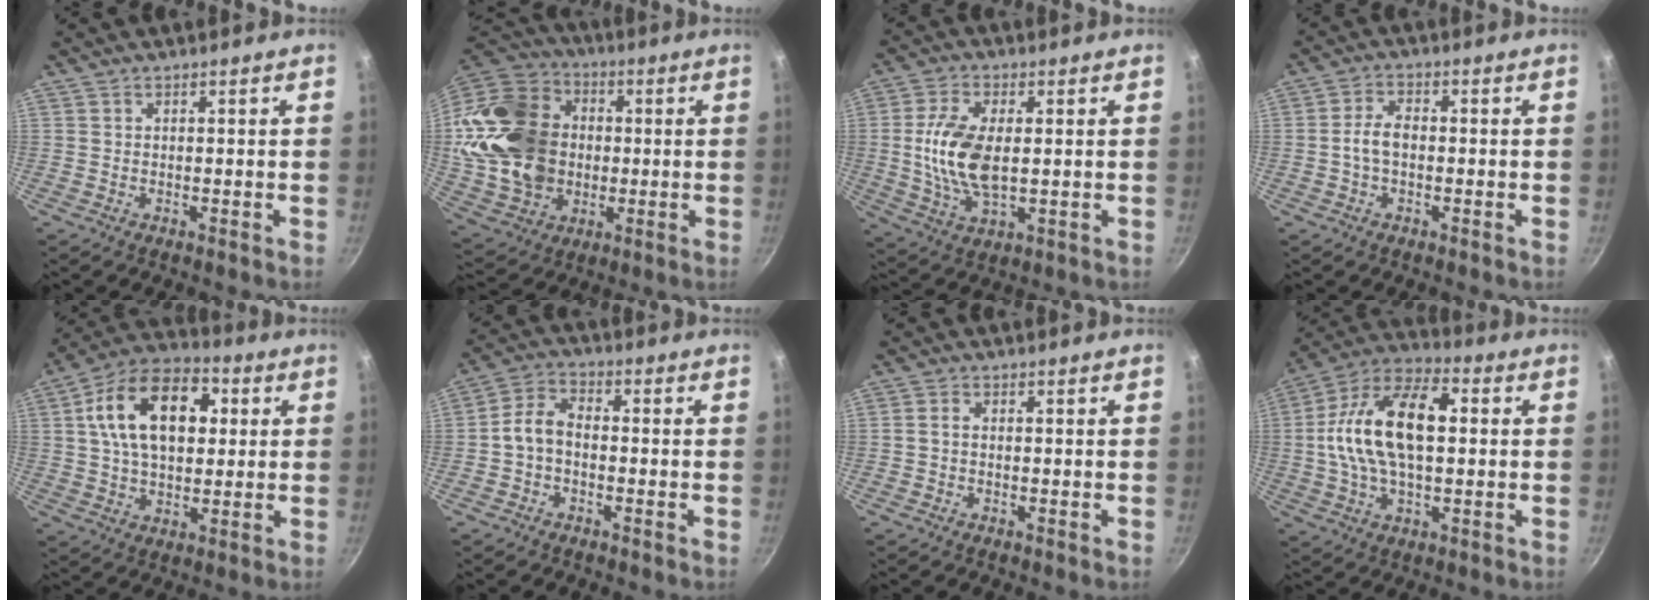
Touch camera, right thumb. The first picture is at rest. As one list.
[{"total": 25.0, "force": [0.6, 19.8, 15.2], "torque": [-0.268, 0.033, 0.025]}, {"total": 12.0, "force": [0.6, 6.3, 10.2], "torque": [-0.203, -0.003, 0.013]}, {"total": 4.5, "force": [-0.6, 2.6, 3.6], "torque": [-0.065, 0.021, -0.017]}, {"total": 18.3, "force": [4.2, 11.5, 13.7], "torque": [-0.202, 0.017, 0.054]}, {"total": 5.8, "force": [-1.4, 3.8, 4.1], "torque": [-0.075, 0.032, -0.037]}, {"total": 1.5, "force": [-0.3, 1.1, 1.0], "torque": [-0.018, 0.008, -0.007]}, {"total": 19.2, "force": [1.7, 10.5, 16.0], "torque": [-0.282, 0.033, 0.013]}]